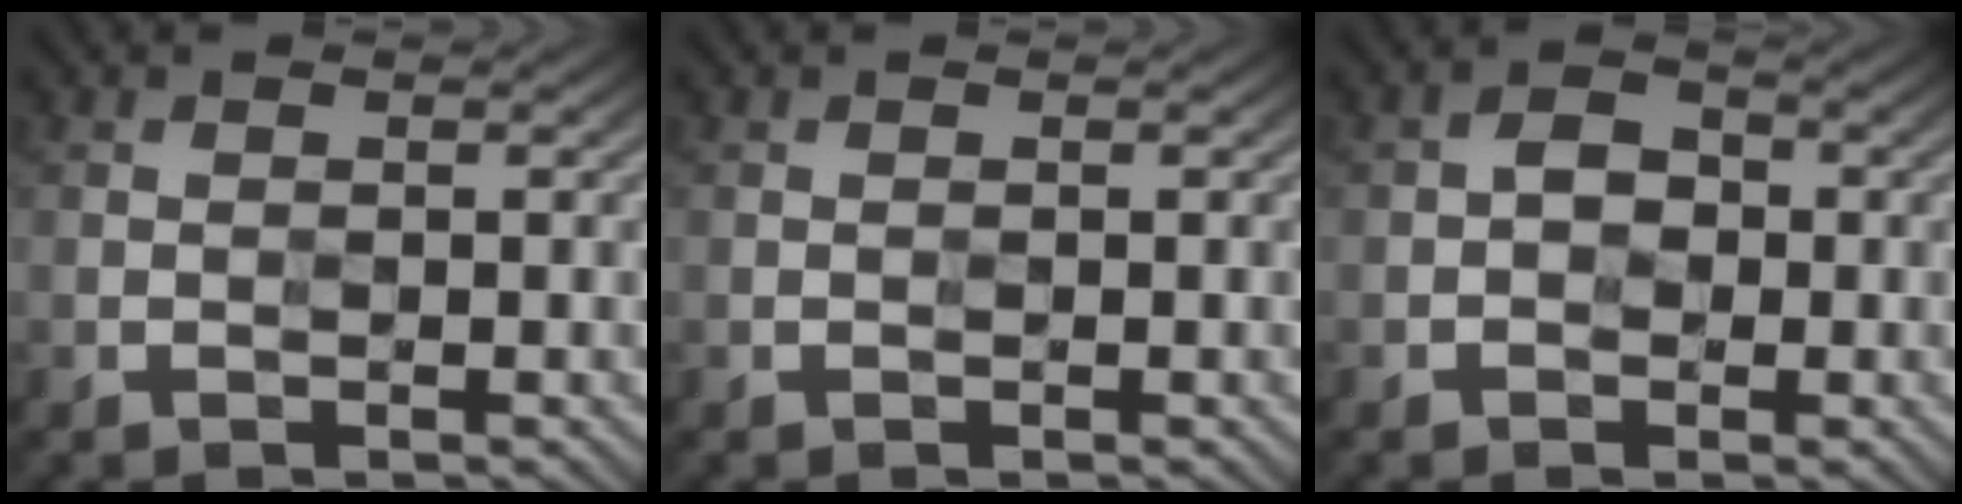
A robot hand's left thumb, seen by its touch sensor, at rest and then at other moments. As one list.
[{"total": 0.0}, {"total": 2.5, "force": [-0.5, 2.0, 1.4], "torque": [-0.019, 0.005, -0.012]}]